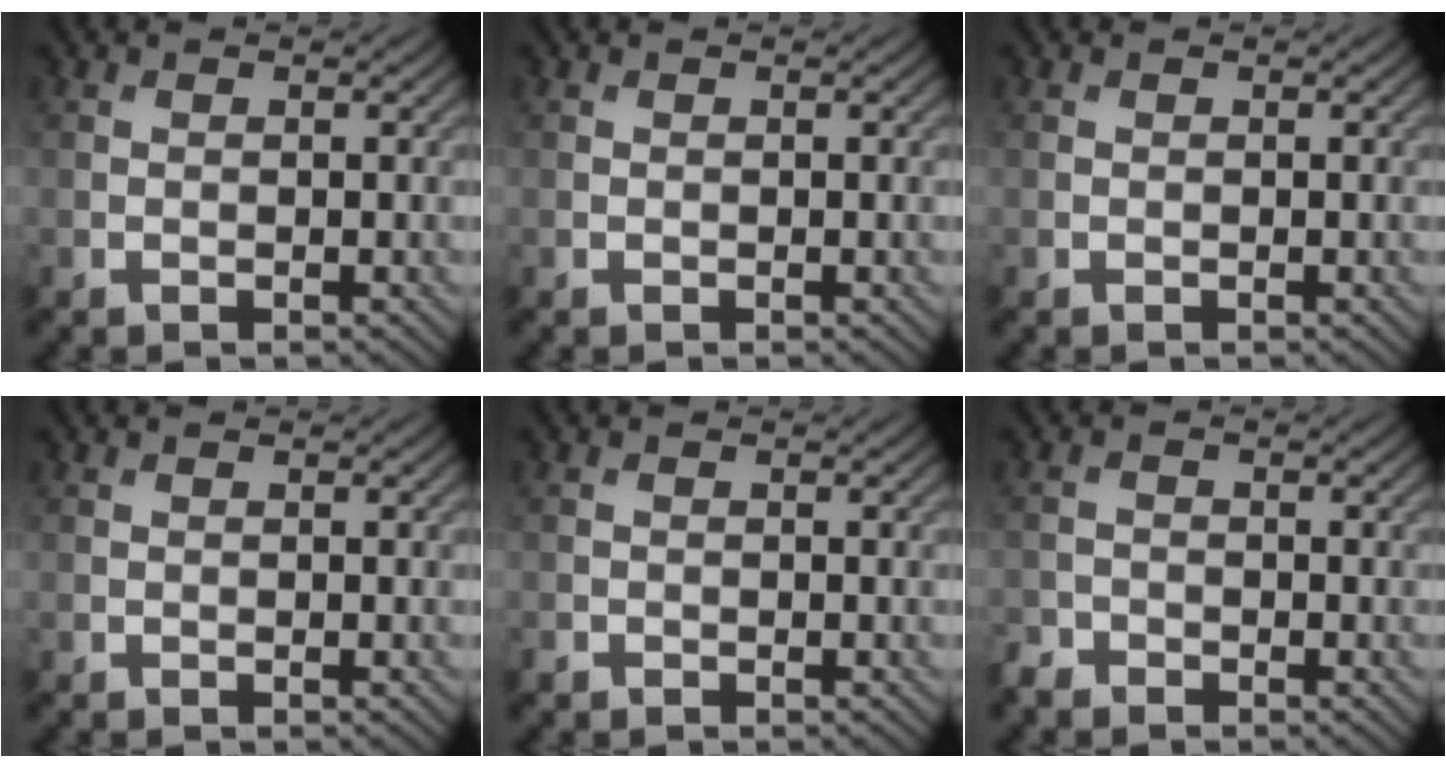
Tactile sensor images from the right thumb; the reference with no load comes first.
{"total": 0.0}
{"total": 0.0}
{"total": 0.0}
{"total": 0.6, "force": [-0.5, 0.3, 0.0], "torque": [-0.002, -0.004, -0.010]}
{"total": 1.7, "force": [-1.5, 0.7, 0.2], "torque": [-0.005, -0.003, -0.039]}